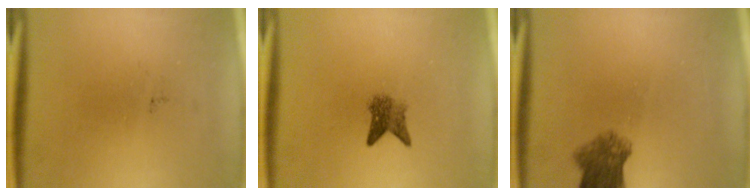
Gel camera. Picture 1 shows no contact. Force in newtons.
{"total": 2.8}
{"total": 5.5}